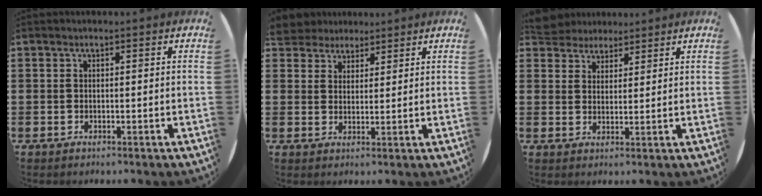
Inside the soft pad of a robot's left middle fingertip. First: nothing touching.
{"total": 4.1, "force": [3.8, 1.5, -0.2], "torque": [-0.011, 0.000, 0.075]}
{"total": 4.4, "force": [4.2, 1.3, -0.2], "torque": [-0.011, -0.005, 0.082]}